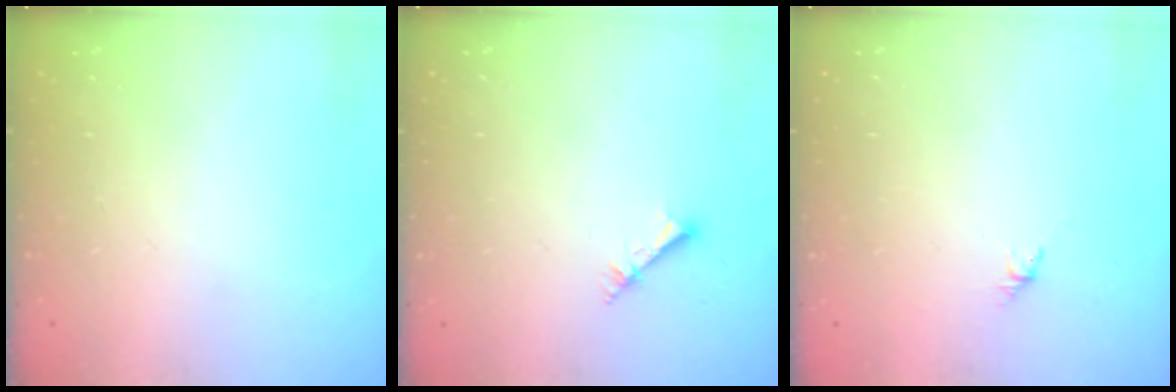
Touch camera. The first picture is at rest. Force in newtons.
{"total": 2.6, "press": 2.6, "slide": 0.3}
{"total": 3.0, "press": 2.9, "slide": 0.7}